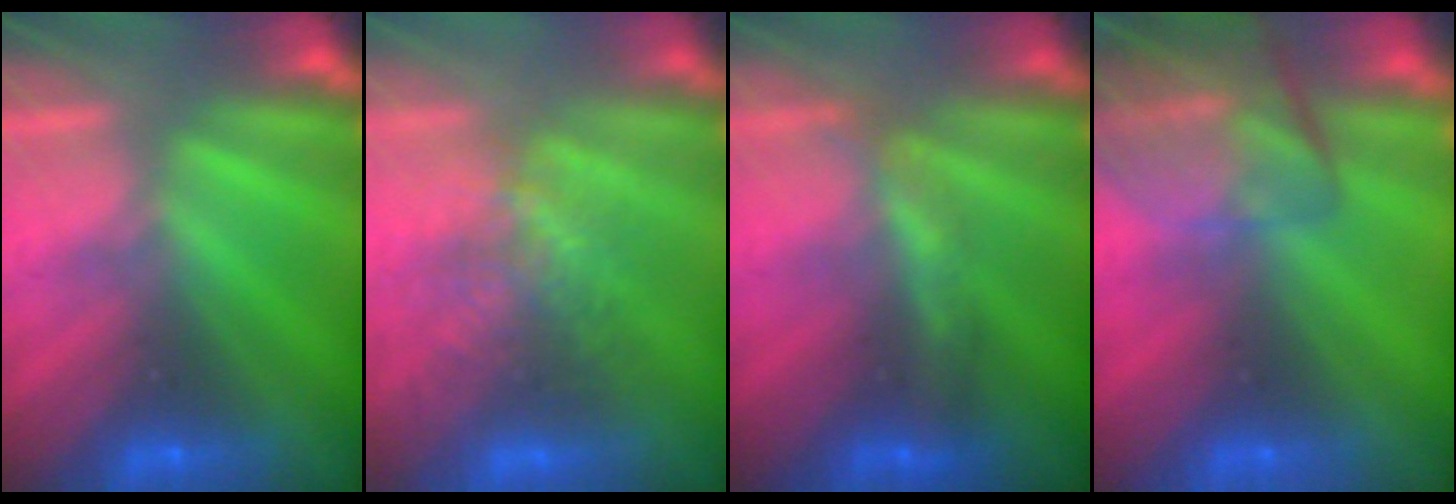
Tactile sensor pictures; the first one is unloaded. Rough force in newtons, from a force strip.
{"total": 3.2}
{"total": 2.0}
{"total": 8.7}